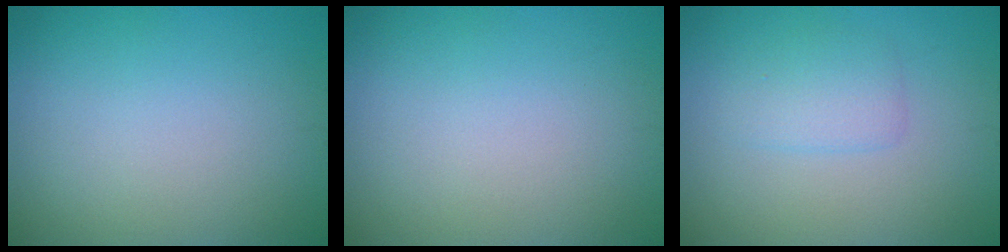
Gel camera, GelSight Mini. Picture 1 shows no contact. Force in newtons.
{"total": 0.0}
{"total": 1.9, "press": 1.9, "slide": 0.1}